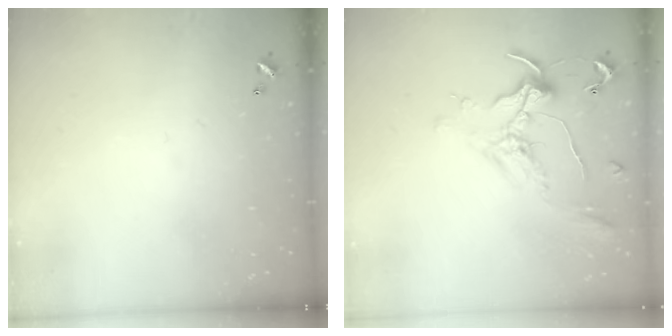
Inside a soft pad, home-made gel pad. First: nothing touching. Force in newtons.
{"total": 1.1, "press": 1.0, "slide": 0.4}